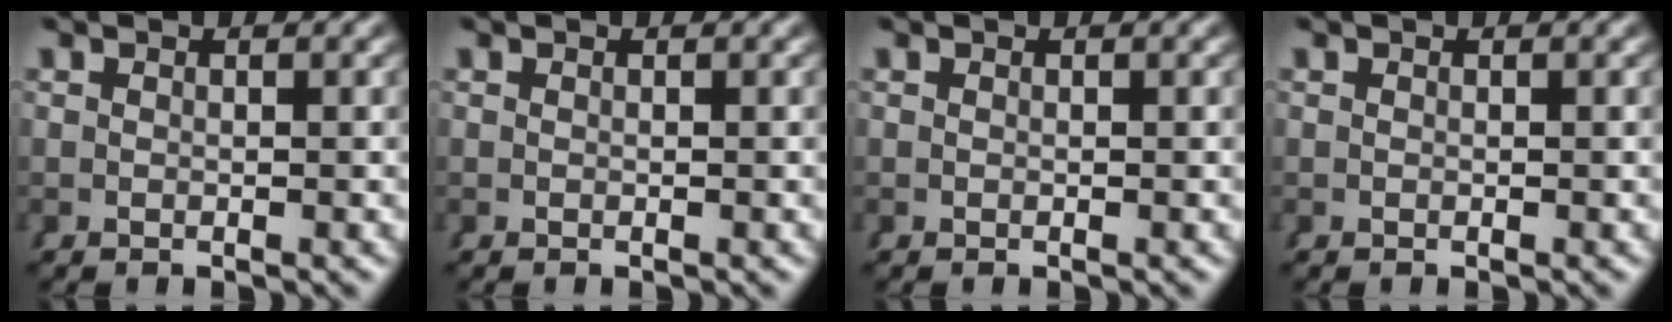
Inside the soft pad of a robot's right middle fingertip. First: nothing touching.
{"total": 0.0}
{"total": 0.0}
{"total": 0.0}